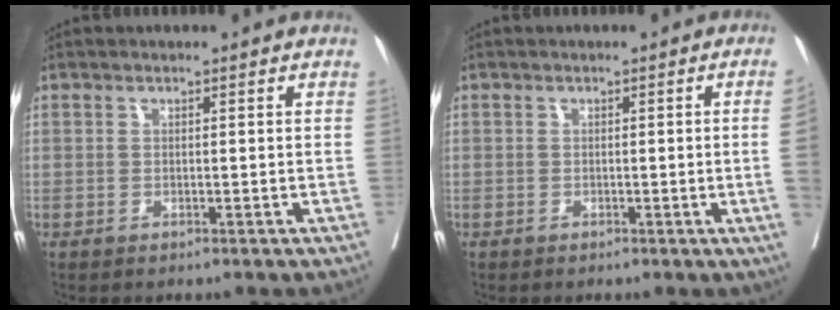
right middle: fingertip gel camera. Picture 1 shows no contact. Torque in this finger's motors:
{"motor_torque": [1.15, -0.99, -0.26, -0.21]}